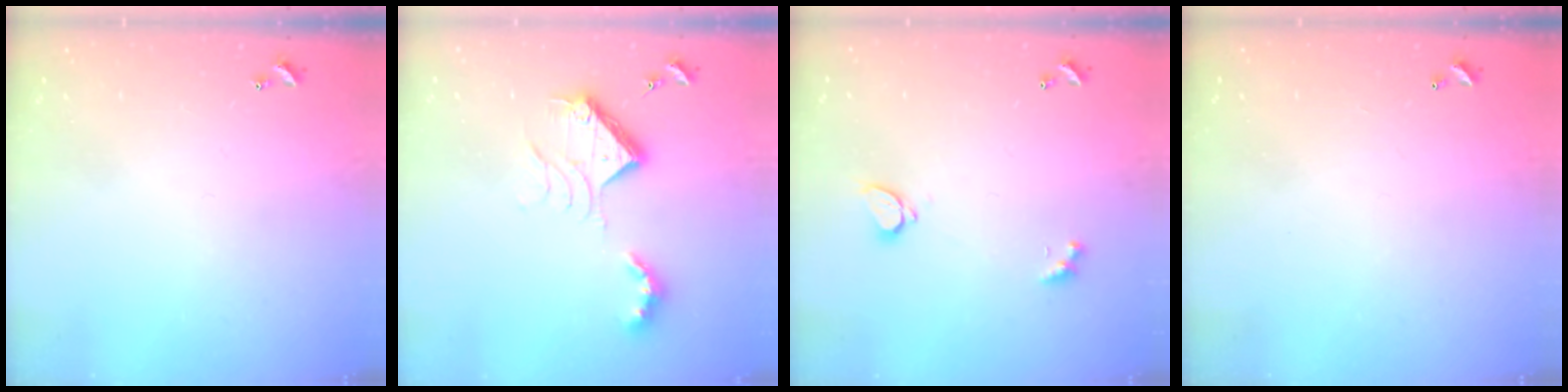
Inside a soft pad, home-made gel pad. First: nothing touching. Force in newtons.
{"total": 12.0, "press": 12.0, "slide": 0.4}
{"total": 1.6, "press": 1.6, "slide": 0.5}
{"total": 2.8, "press": 2.8, "slide": 0.1}